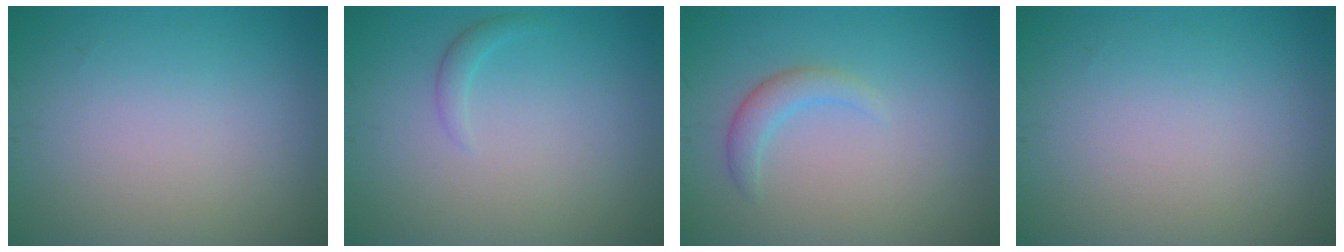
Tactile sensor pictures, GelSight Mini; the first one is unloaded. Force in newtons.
{"total": 1.0, "press": 1.0, "slide": 0.0}
{"total": 1.9, "press": 1.9, "slide": 0.0}
{"total": 0.0}